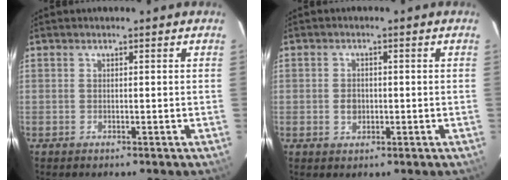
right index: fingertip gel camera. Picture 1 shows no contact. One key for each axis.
{"total": 2.6, "fx": -0.4, "fy": 2.2, "fz": 1.3, "tx": -0.024, "ty": 0.001, "tz": -0.006}